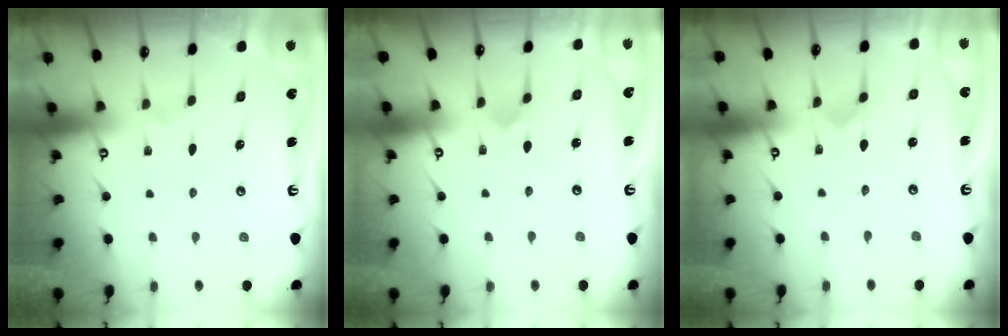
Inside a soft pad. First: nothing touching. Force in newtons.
{"total": 2.7, "press": 2.7, "slide": 0.3}
{"total": 0.0}